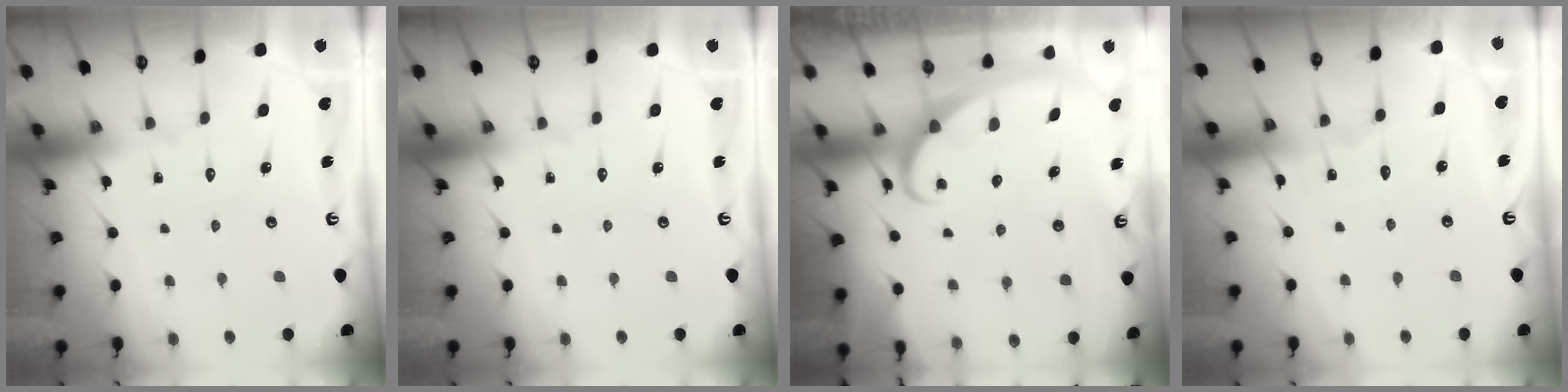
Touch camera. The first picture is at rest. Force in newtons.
{"total": 0.0}
{"total": 2.5, "press": 2.5, "slide": 0.3}
{"total": 3.0, "press": 2.9, "slide": 0.3}